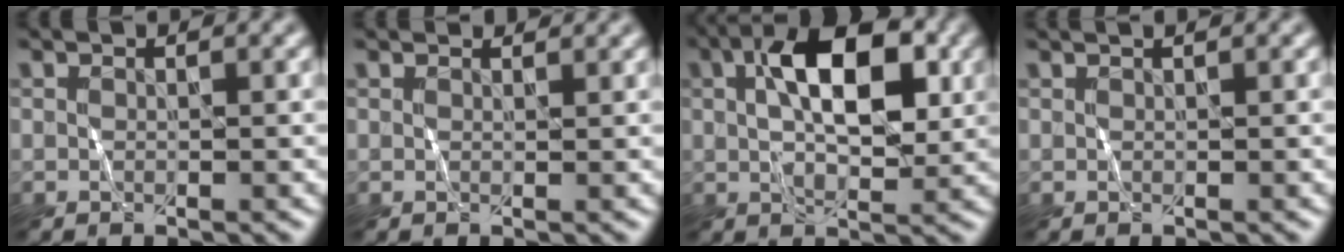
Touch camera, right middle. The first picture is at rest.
{"total": 1.8, "force": [1.7, 0.2, 0.1], "torque": [-0.009, 0.003, 0.013]}
{"total": 8.4, "force": [1.9, 4.2, 7.1], "torque": [-0.112, 0.017, 0.026]}
{"total": 0.9, "force": [0.7, 0.3, 0.5], "torque": [-0.006, 0.001, 0.003]}